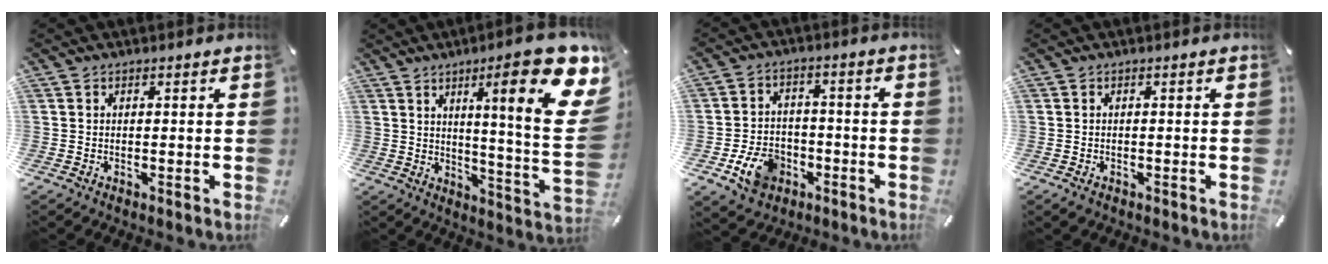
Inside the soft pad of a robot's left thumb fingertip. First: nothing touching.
{"total": 21.8, "force": [9.7, 4.0, 19.1], "torque": [-0.280, -0.061, 0.135]}
{"total": 9.9, "force": [-4.2, 7.4, 5.0], "torque": [-0.100, 0.026, -0.075]}
{"total": 0.9, "force": [-0.5, 0.7, 0.4], "torque": [-0.006, 0.002, -0.011]}